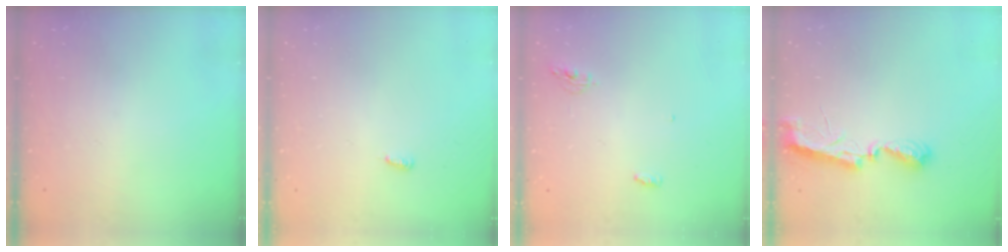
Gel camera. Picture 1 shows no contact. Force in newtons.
{"total": 2.9, "press": 2.9, "slide": 0.3}
{"total": 4.1, "press": 4.0, "slide": 0.9}
{"total": 7.2, "press": 7.2, "slide": 0.1}